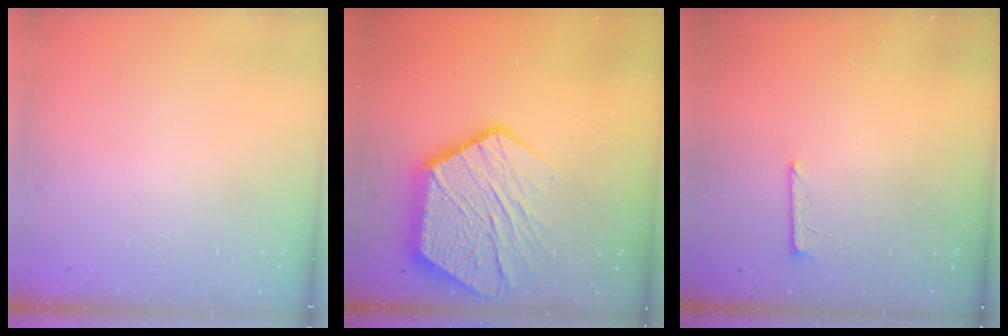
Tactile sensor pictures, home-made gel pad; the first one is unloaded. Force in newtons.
{"total": 23.5, "press": 23.4, "slide": 2.1}
{"total": 6.2, "press": 6.2, "slide": 0.5}